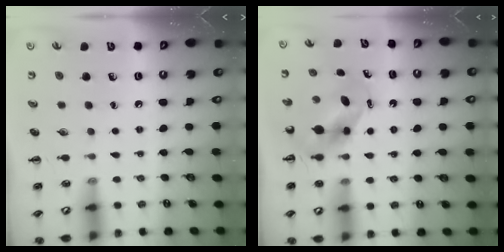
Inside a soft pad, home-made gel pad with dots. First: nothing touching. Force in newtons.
{"total": 5.3, "press": 5.1, "slide": 1.4}